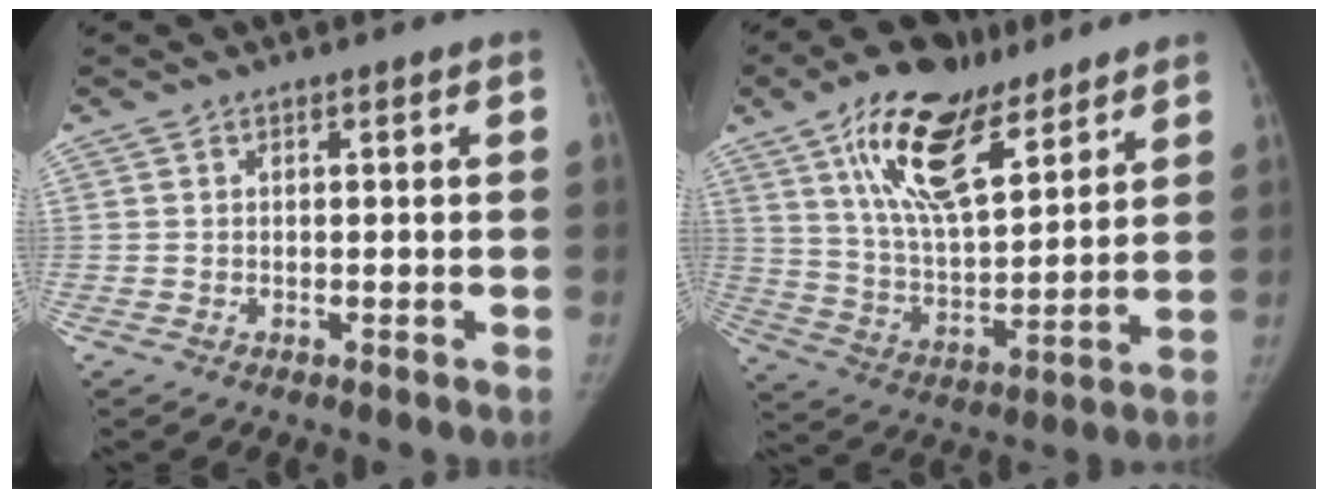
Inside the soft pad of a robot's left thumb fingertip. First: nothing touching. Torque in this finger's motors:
{"motor_torque": [1.19, 1.19, 1.56, -1.21, 0.13]}